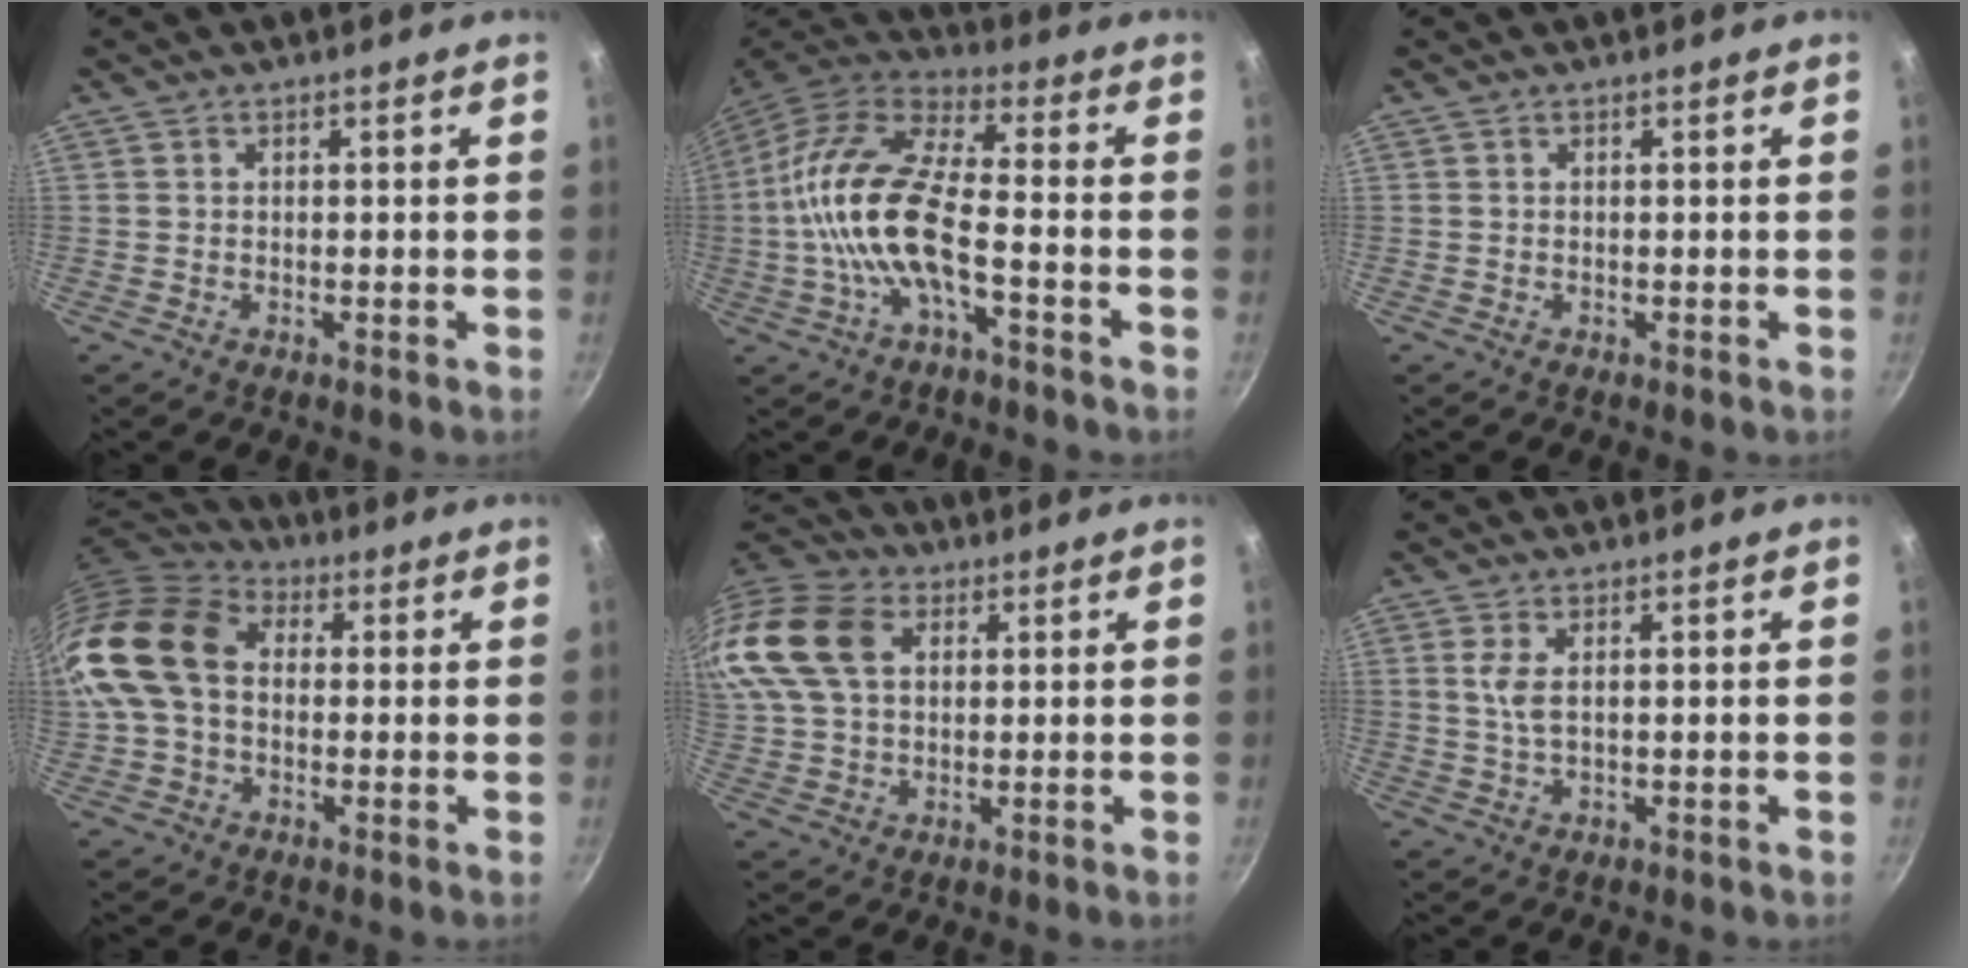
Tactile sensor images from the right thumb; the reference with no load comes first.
{"total": 15.8, "force": [-3.4, 5.7, 14.3], "torque": [-0.286, 0.038, -0.081]}
{"total": 0.0}
{"total": 17.8, "force": [1.0, 12.8, 12.3], "torque": [-0.232, 0.037, 0.005]}
{"total": 20.6, "force": [6.3, 14.5, 13.2], "torque": [-0.301, 0.029, 0.110]}
{"total": 3.1, "force": [0.7, 1.1, 2.9], "torque": [-0.064, -0.002, 0.017]}